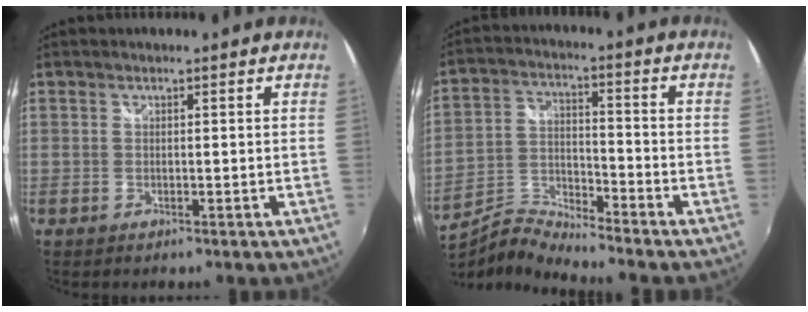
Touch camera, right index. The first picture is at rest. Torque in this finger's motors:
{"motor_torque": [0.02, -0.02, -0.42, -0.12]}